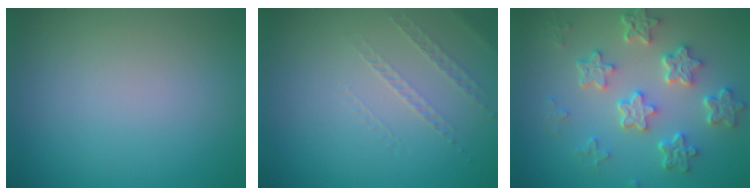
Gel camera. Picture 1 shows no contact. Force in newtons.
{"total": 1.1, "press": 0.6, "slide": 0.9}
{"total": 5.6, "press": 4.3, "slide": 3.6}